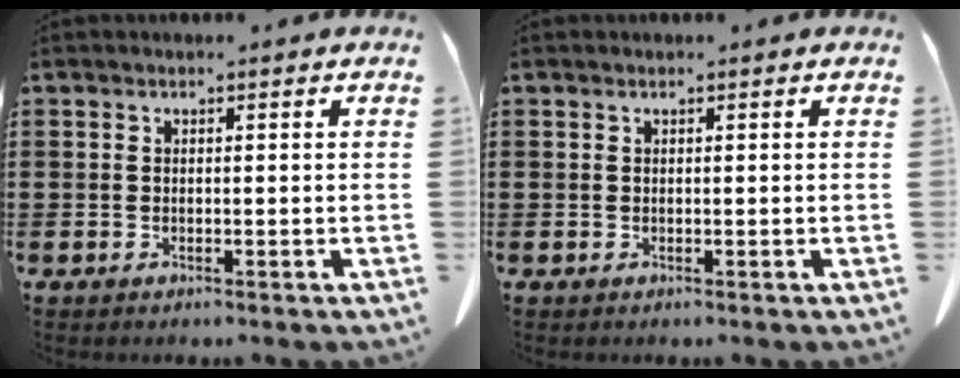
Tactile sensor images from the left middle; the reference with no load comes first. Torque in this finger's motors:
{"motor_torque": [-1.00, 1.11, 0.00, 0.01]}